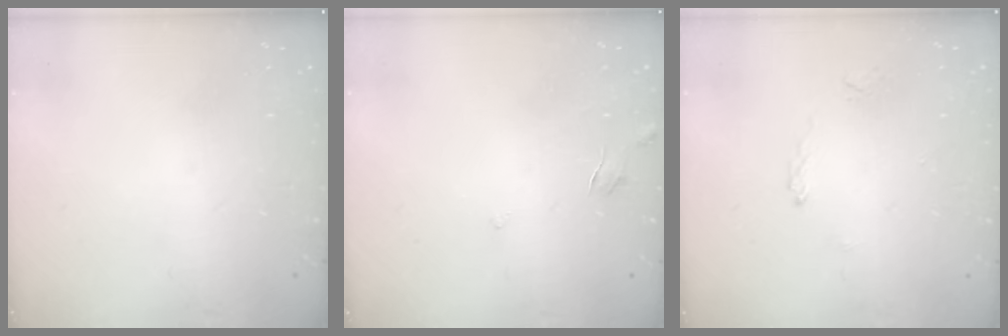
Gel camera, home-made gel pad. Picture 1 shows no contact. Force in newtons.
{"total": 3.9, "press": 3.9, "slide": 0.3}
{"total": 1.9, "press": 1.9, "slide": 0.5}